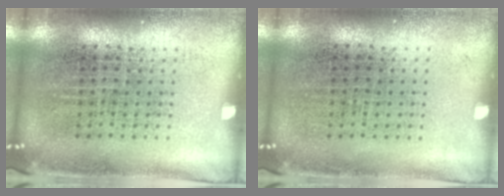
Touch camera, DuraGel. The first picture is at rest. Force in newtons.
{"total": 0.0}